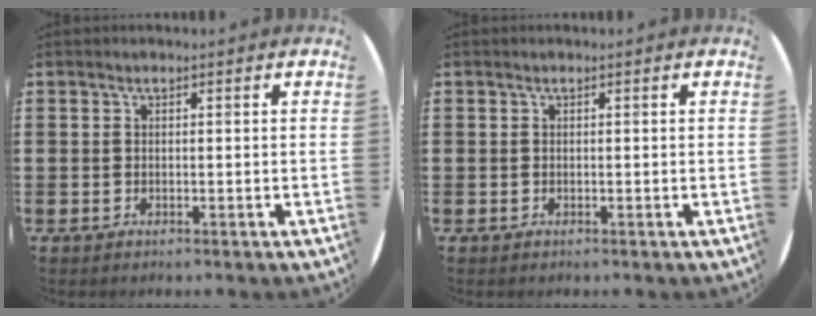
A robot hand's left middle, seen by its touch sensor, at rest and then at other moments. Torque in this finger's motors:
{"motor_torque": [-0.05, 0.02, 0.01, -0.01]}